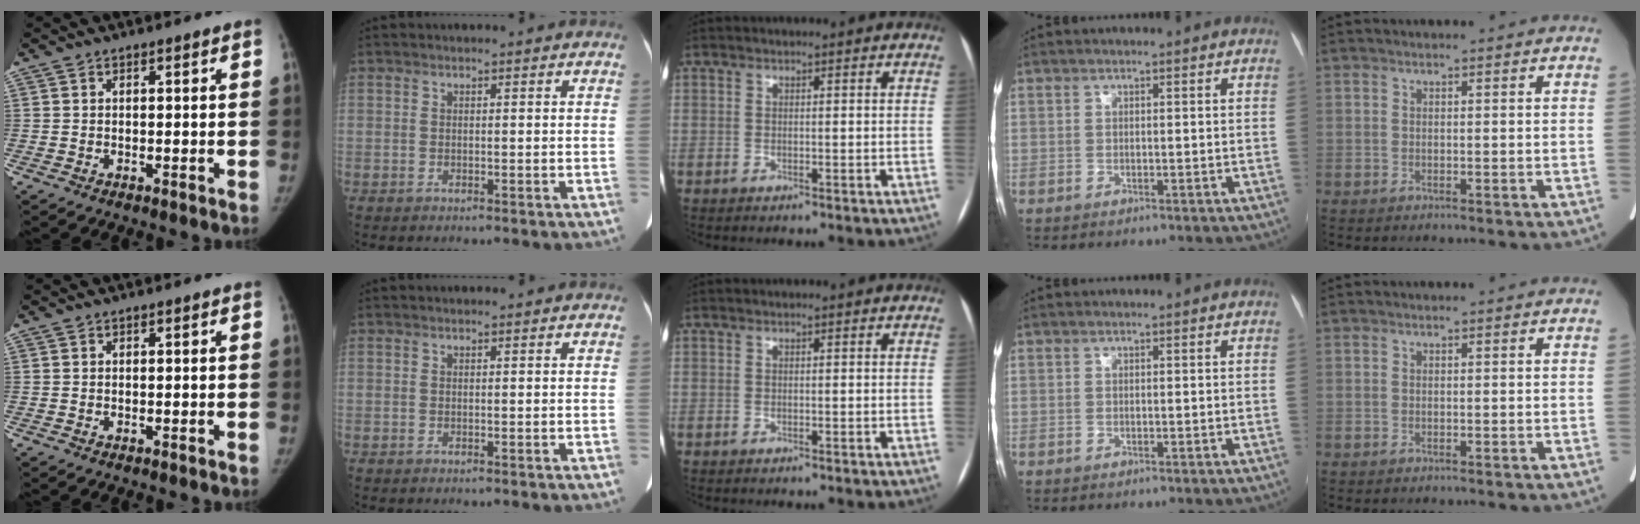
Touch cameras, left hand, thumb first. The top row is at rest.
{}